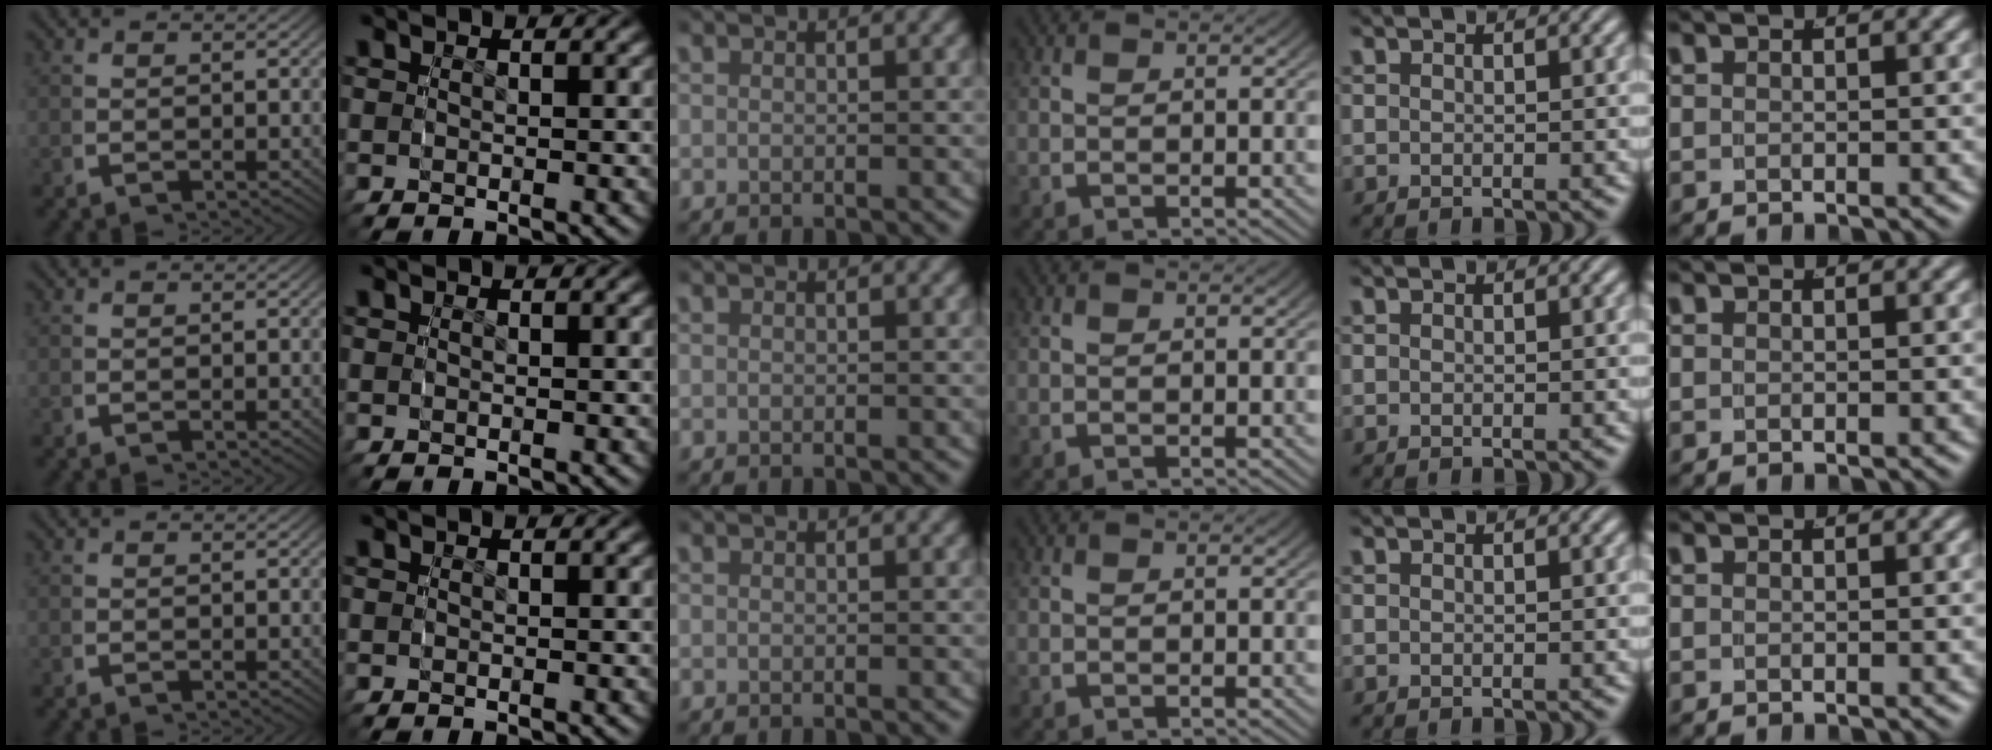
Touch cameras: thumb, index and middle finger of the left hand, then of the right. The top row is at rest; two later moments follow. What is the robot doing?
{"motion": "grasp_and_lifting", "object": "camera"}